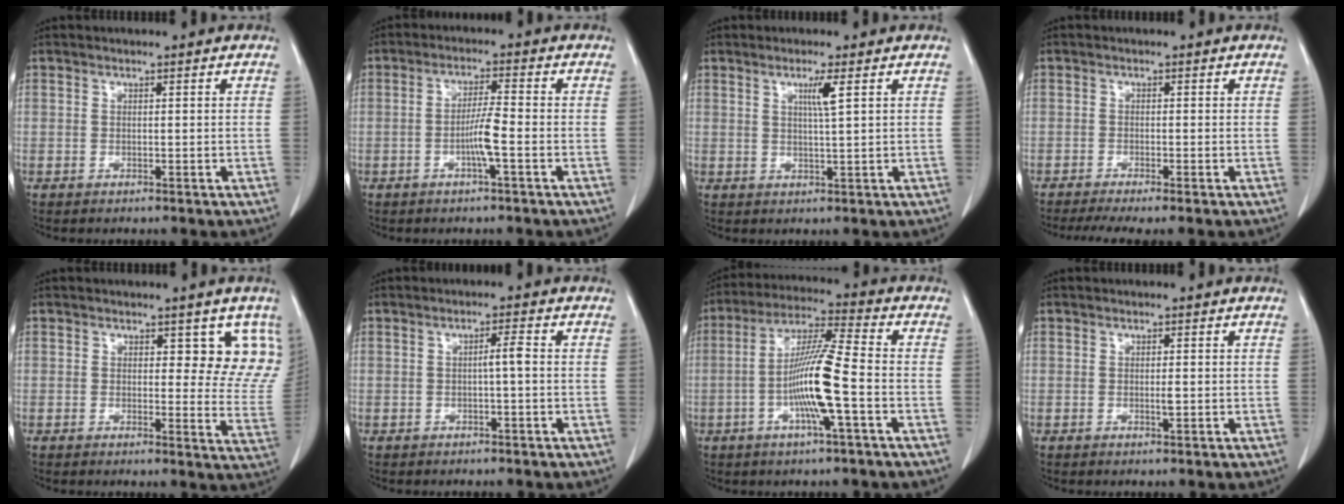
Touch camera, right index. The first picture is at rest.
{"total": 4.5, "force": [-1.5, -0.2, 4.2], "torque": [-0.083, 0.002, -0.028]}
{"total": 3.0, "force": [1.2, -0.5, 2.7], "torque": [-0.050, -0.005, 0.022]}
{"total": 5.1, "force": [-4.0, 0.1, 3.1], "torque": [-0.046, -0.009, -0.065]}
{"total": 8.0, "force": [4.9, 4.2, 4.8], "torque": [-0.025, -0.020, 0.040]}
{"total": 1.9, "force": [-0.2, 0.0, 1.9], "torque": [-0.030, 0.003, -0.003]}
{"total": 11.4, "force": [-2.9, -0.1, 11.1], "torque": [-0.212, 0.003, -0.060]}
{"total": 0.6, "force": [-0.1, 0.1, 0.6], "torque": [-0.011, 0.000, -0.001]}